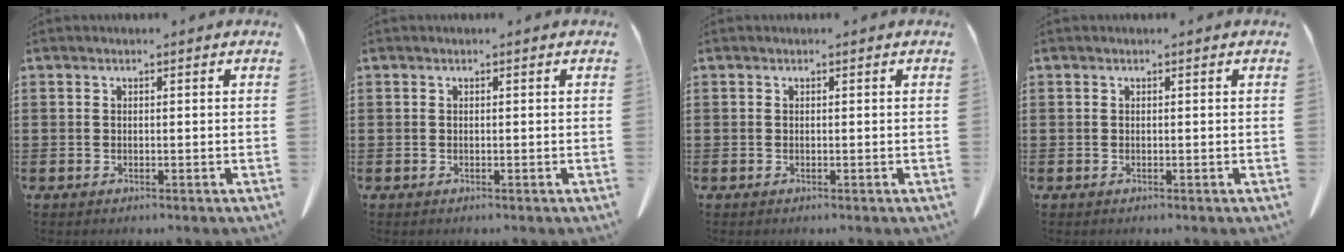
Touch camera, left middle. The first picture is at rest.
{"total": 0.0}
{"total": 0.0}
{"total": 0.0}